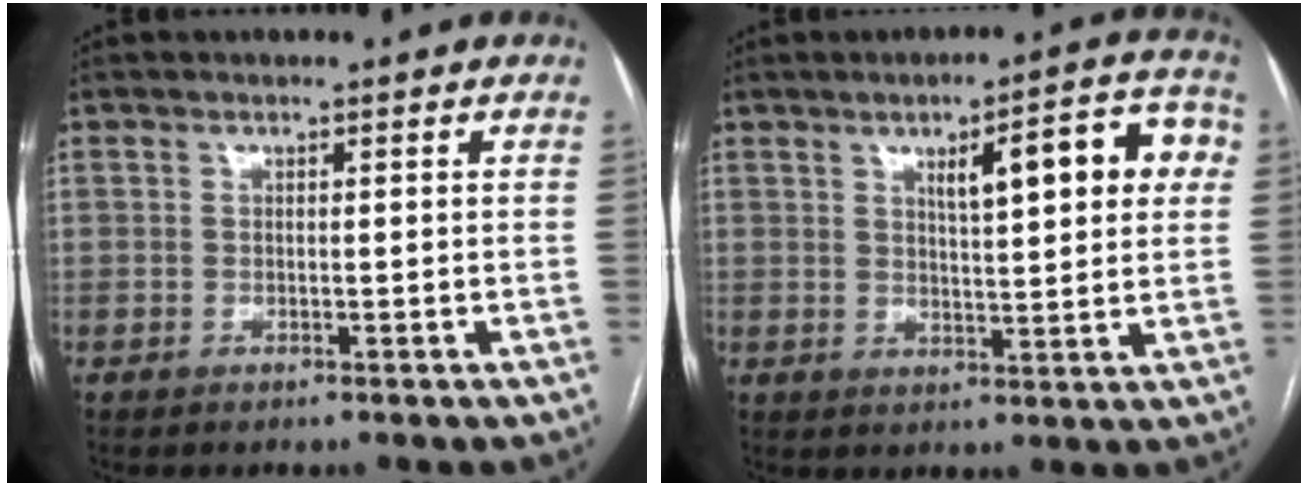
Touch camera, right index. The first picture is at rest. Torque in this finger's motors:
{"motor_torque": [0.86, 0.68, 0.22, 0.09]}